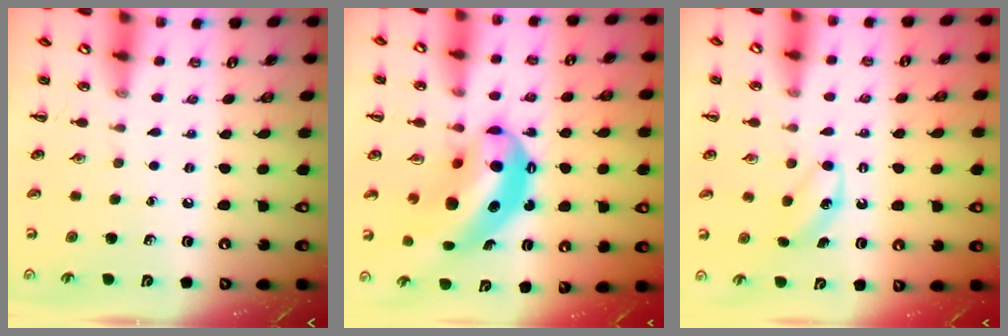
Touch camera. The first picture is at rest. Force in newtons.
{"total": 13.2, "press": 12.9, "slide": 3.1}
{"total": 3.9, "press": 3.8, "slide": 1.0}